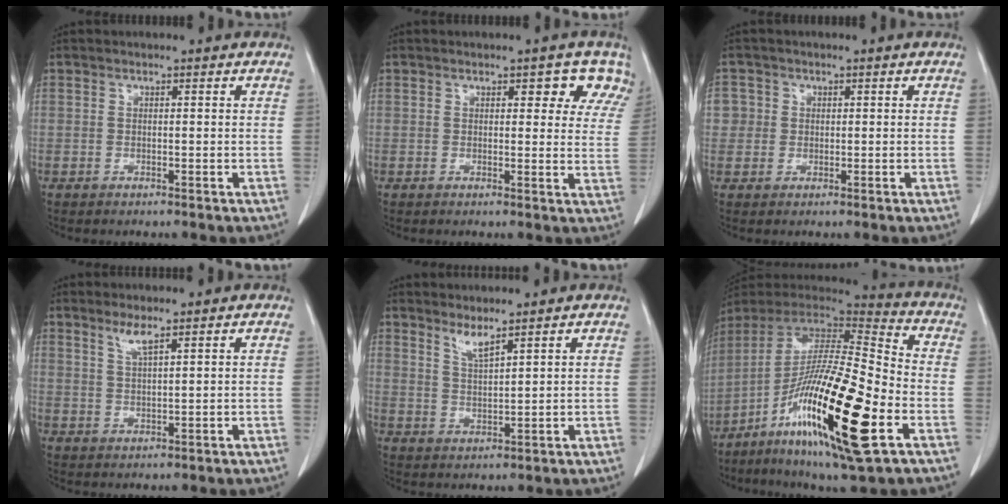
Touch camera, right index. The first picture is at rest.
{"total": 5.3, "force": [3.6, 2.7, 2.7], "torque": [-0.008, -0.002, 0.025]}
{"total": 3.0, "force": [0.4, 3.0, 0.1], "torque": [0.016, 0.006, 0.006]}
{"total": 2.5, "force": [1.8, -0.1, 1.7], "torque": [-0.039, -0.004, 0.039]}
{"total": 2.8, "force": [2.4, -0.2, 1.5], "torque": [-0.030, -0.015, 0.050]}
{"total": 25.0, "force": [-9.4, 2.4, 23.1], "torque": [-0.429, -0.044, -0.166]}